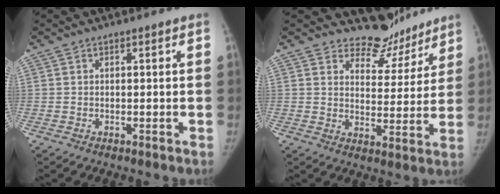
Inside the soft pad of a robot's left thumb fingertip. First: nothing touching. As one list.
[{"total": 8.6, "force": [7.8, 3.8, 0.2], "torque": [0.034, -0.070, 0.115]}]